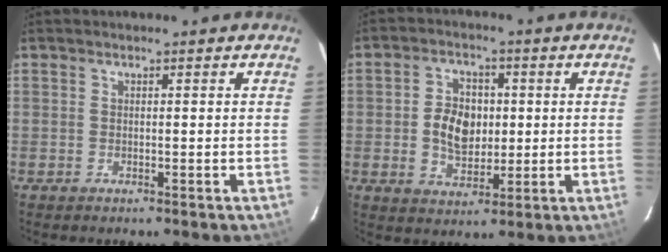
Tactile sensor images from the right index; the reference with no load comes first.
{"total": 7.9, "force": [0.0, 5.8, 5.4], "torque": [-0.104, 0.014, 0.005]}